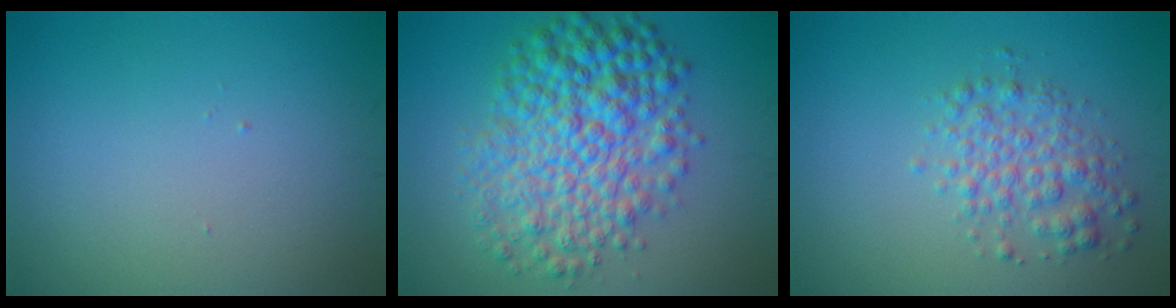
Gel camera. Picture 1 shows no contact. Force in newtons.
{"total": 8.4, "press": 8.4, "slide": 0.0}
{"total": 3.1, "press": 3.1, "slide": 0.1}